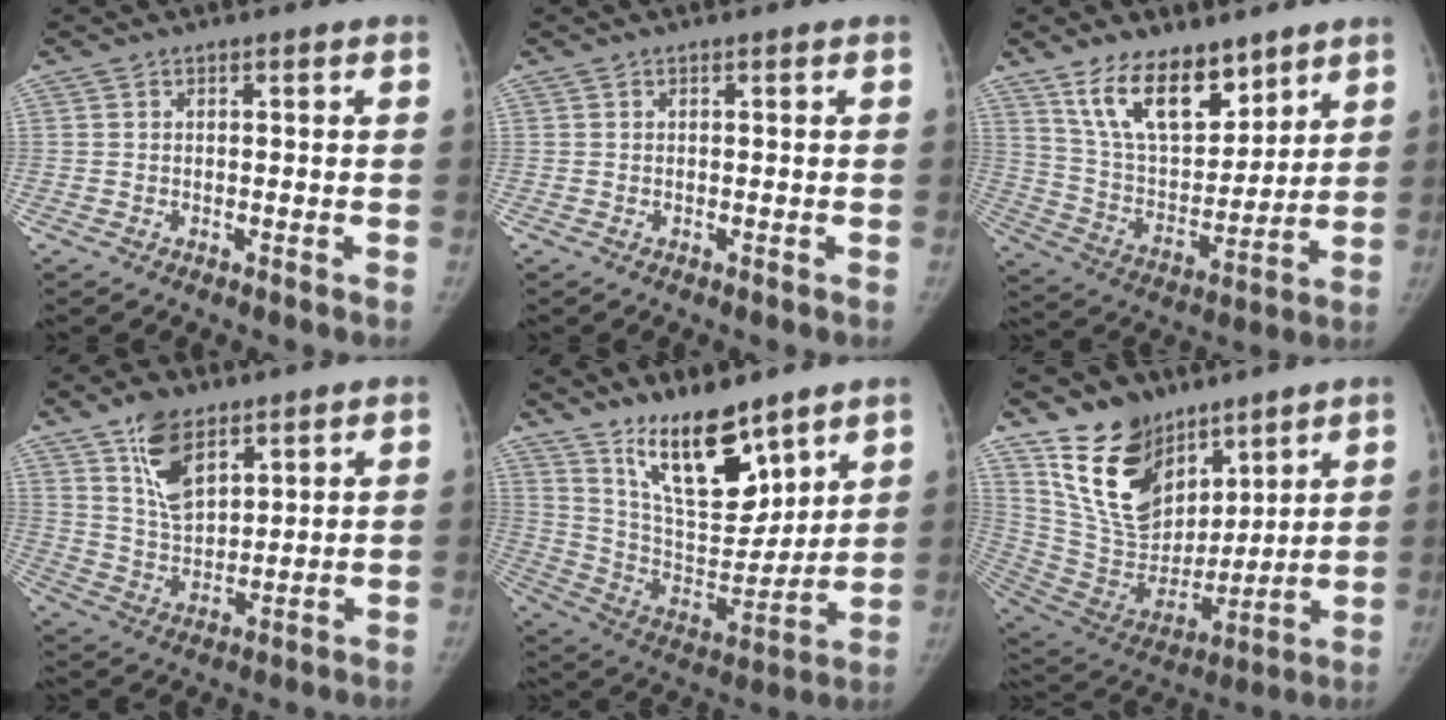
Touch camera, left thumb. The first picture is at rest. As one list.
[{"total": 0.0}, {"total": 15.8, "force": [10.6, 7.7, 8.8], "torque": [-0.109, -0.066, 0.203]}, {"total": 10.0, "force": [6.0, 5.2, 6.1], "torque": [-0.092, -0.036, 0.118]}, {"total": 17.6, "force": [12.3, 6.4, 10.8], "torque": [-0.132, -0.087, 0.228]}, {"total": 18.9, "force": [12.4, 11.3, 8.6], "torque": [-0.110, -0.069, 0.244]}]